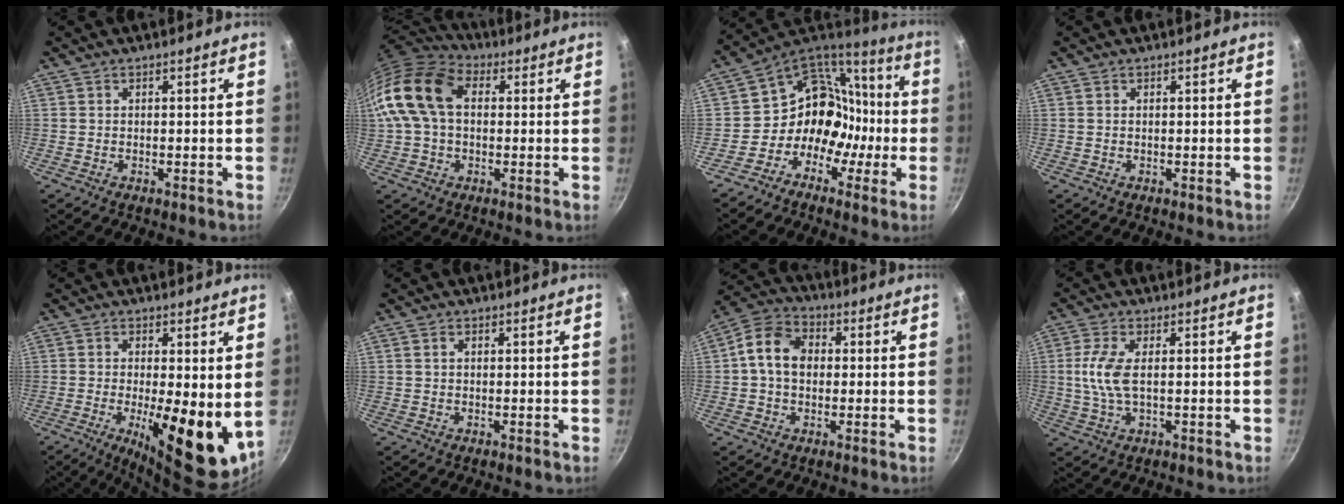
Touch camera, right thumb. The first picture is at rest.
{"total": 15.5, "force": [2.1, 10.5, 11.2], "torque": [-0.202, 0.030, 0.022]}
{"total": 14.6, "force": [-3.9, 12.4, 6.6], "torque": [-0.034, 0.075, -0.080]}
{"total": 0.0}
{"total": 14.5, "force": [-1.2, 4.8, 13.6], "torque": [-0.177, -0.020, -0.010]}
{"total": 0.9, "force": [0.3, 0.6, 0.7], "torque": [-0.012, 0.004, 0.004]}
{"total": 9.5, "force": [0.7, 7.3, 6.1], "torque": [-0.088, 0.021, -0.007]}
{"total": 6.5, "force": [0.4, 2.6, 6.0], "torque": [-0.139, 0.004, 0.005]}